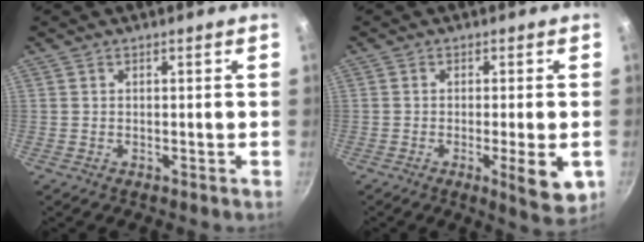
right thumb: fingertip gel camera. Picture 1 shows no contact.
{"total": 7.5, "force": [-2.0, 1.7, 7.0], "torque": [-0.095, -0.004, -0.025]}